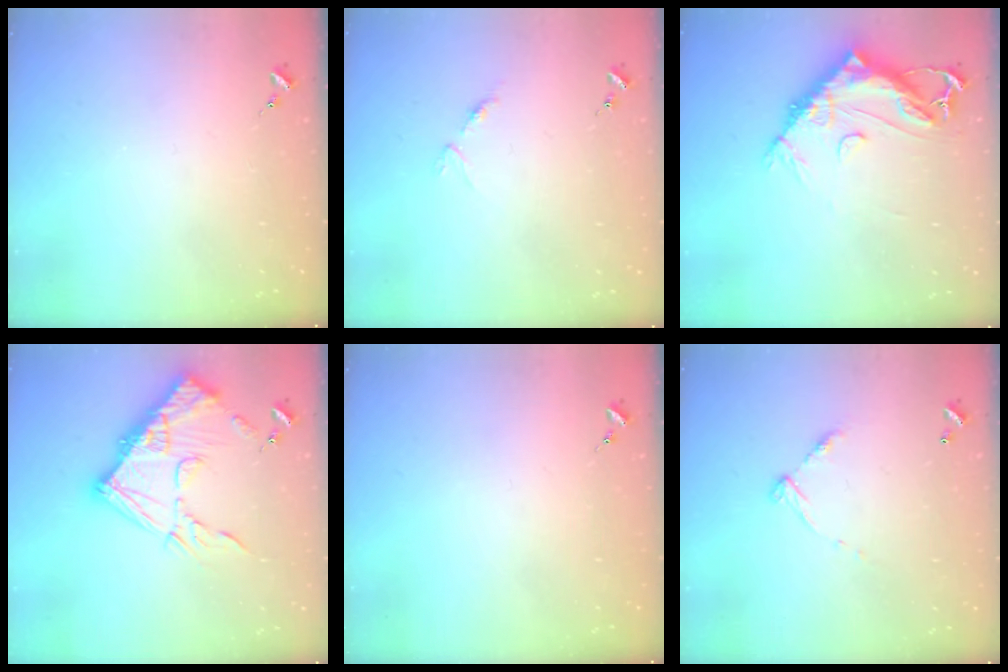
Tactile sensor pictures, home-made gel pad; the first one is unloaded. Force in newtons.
{"total": 3.0, "press": 2.9, "slide": 0.4}
{"total": 14.1, "press": 14.0, "slide": 1.4}
{"total": 18.9, "press": 18.8, "slide": 1.9}
{"total": 0.0}
{"total": 7.3, "press": 7.3, "slide": 0.6}